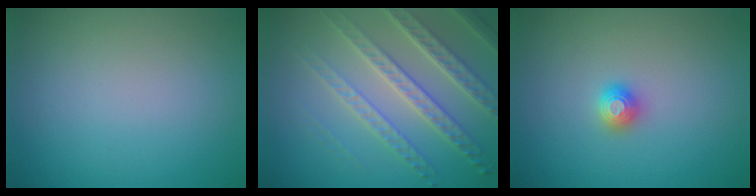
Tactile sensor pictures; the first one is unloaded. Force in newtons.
{"total": 6.6, "press": 4.7, "slide": 4.5}
{"total": 1.2, "press": 1.2, "slide": 0.2}